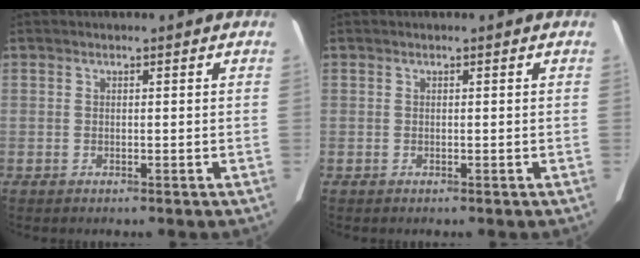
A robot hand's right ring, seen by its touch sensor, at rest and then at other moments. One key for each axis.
{"total": 0.0}